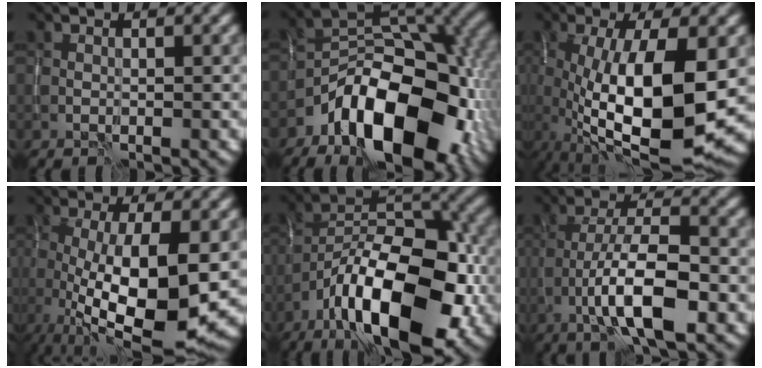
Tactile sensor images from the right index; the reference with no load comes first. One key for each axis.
{"total": 13.2, "fx": -6.6, "fy": 7.1, "fz": 9.0, "tx": -0.130, "ty": -0.007, "tz": -0.114}
{"total": 13.0, "fx": -1.6, "fy": 4.5, "fz": 12.1, "tx": -0.204, "ty": -0.020, "tz": -0.024}
{"total": 11.8, "fx": -1.7, "fy": 4.0, "fz": 11.0, "tx": -0.192, "ty": -0.024, "tz": -0.022}
{"total": 14.5, "fx": -7.5, "fy": 5.7, "fz": 10.9, "tx": -0.172, "ty": 0.010, "tz": -0.134}
{"total": 7.9, "fx": -3.3, "fy": 2.2, "fz": 6.8, "tx": -0.117, "ty": 0.010, "tz": -0.062}